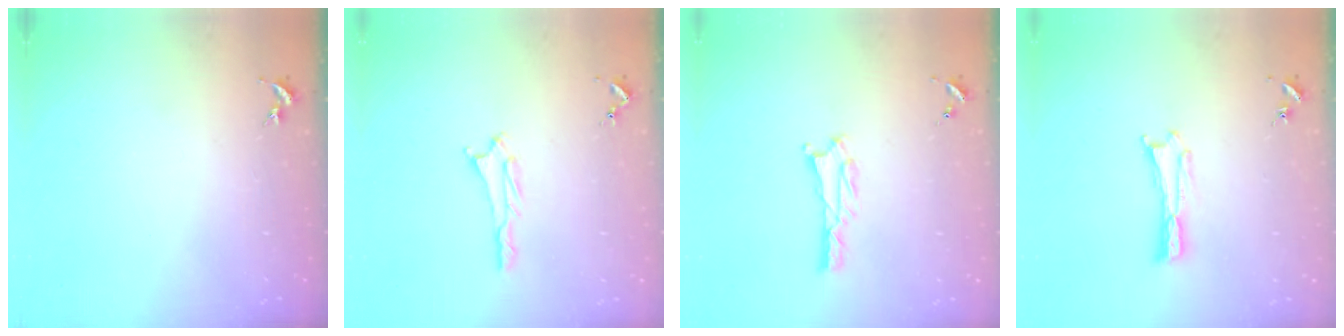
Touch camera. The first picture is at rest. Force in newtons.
{"total": 1.1, "press": 1.0, "slide": 0.1}
{"total": 0.7, "press": 0.7, "slide": 0.1}
{"total": 0.0}